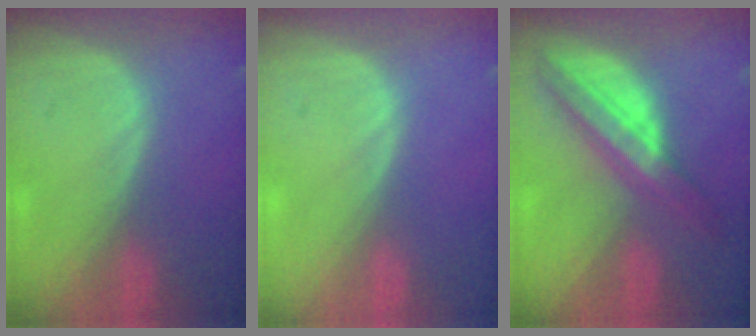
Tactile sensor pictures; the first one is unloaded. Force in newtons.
{"total": 0.0}
{"total": 7.6, "press": 7.6, "slide": 0.3}